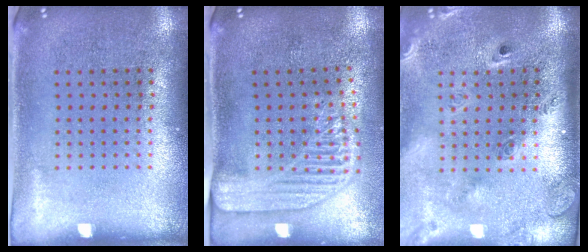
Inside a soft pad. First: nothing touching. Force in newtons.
{"total": 2.2, "press": 1.8, "slide": 1.3}
{"total": 2.7, "press": 2.0, "slide": 1.8}